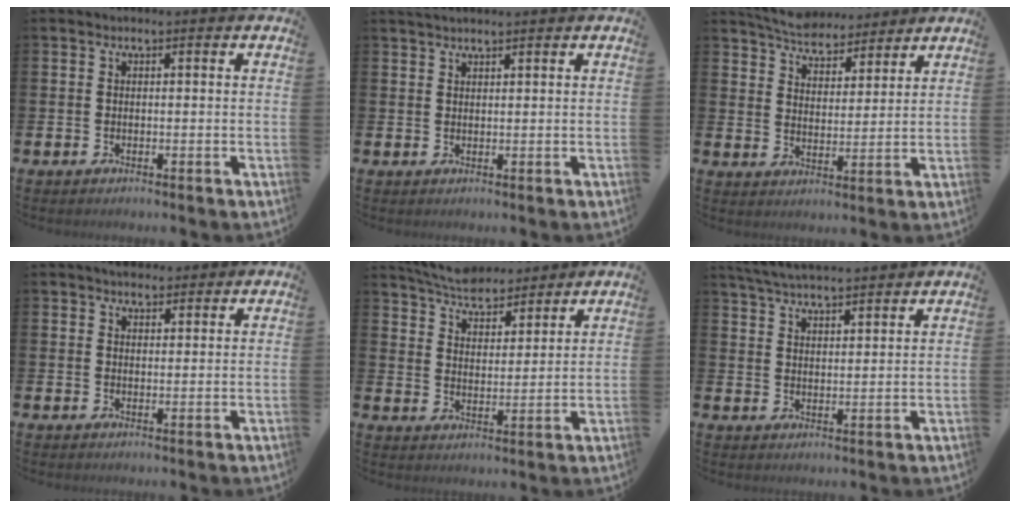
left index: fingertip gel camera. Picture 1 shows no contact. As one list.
[{"total": 1.9, "force": [1.8, 0.2, 0.5], "torque": [-0.013, 0.001, 0.034]}, {"total": 5.7, "force": [5.5, 1.4, 0.5], "torque": [-0.041, -0.030, 0.099]}, {"total": 3.7, "force": [3.3, 1.5, 0.3], "torque": [-0.007, -0.010, 0.061]}, {"total": 5.8, "force": [5.6, 1.3, 0.8], "torque": [-0.046, -0.030, 0.101]}, {"total": 5.1, "force": [5.1, 0.1, 0.7], "torque": [-0.037, -0.023, 0.092]}]